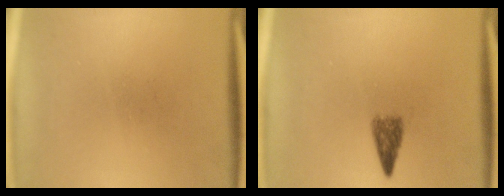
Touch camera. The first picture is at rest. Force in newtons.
{"total": 2.5}